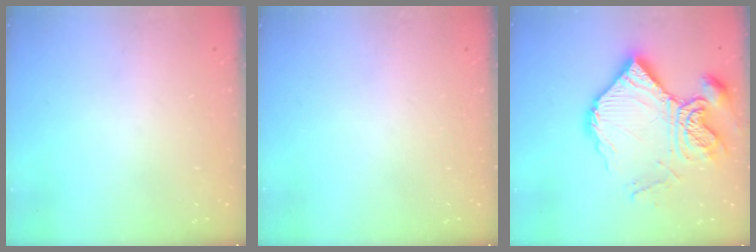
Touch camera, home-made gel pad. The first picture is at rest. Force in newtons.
{"total": 0.0}
{"total": 21.2, "press": 21.1, "slide": 2.2}